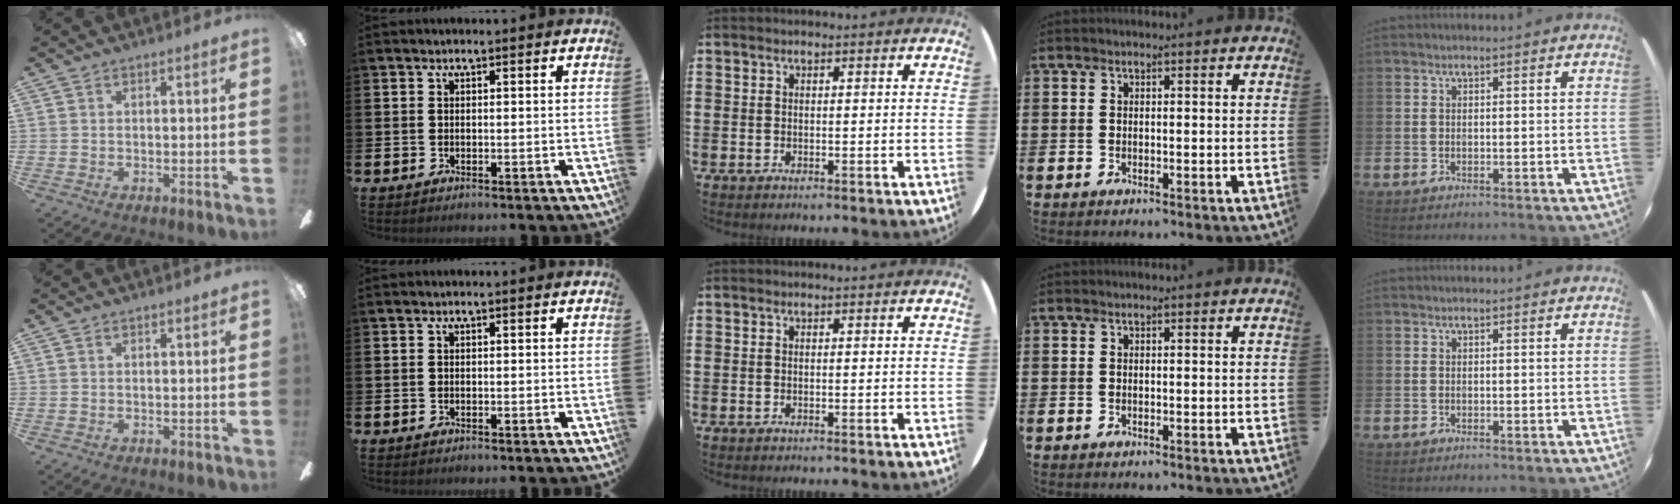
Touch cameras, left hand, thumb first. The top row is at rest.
{}